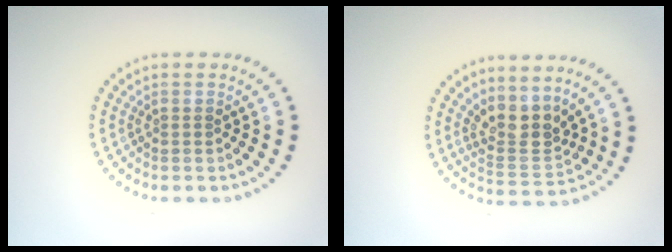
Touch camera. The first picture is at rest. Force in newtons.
{"total": 3.3, "press": 2.5, "slide": 2.1}